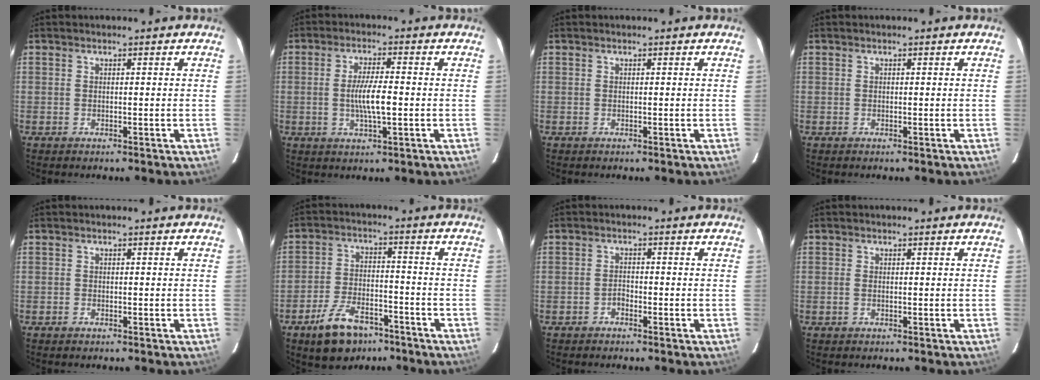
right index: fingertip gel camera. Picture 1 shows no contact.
{"total": 6.2, "force": [-0.8, 1.2, 6.0], "torque": [-0.112, -0.002, -0.011]}
{"total": 0.0}
{"total": 0.0}
{"total": 0.5, "force": [-0.5, 0.3, 0.1], "torque": [-0.002, 0.002, -0.009]}
{"total": 10.9, "force": [-7.3, 5.6, 5.7], "torque": [-0.130, 0.008, -0.119]}
{"total": 1.4, "force": [-1.1, 0.7, 0.4], "torque": [-0.009, 0.004, -0.021]}
{"total": 0.7, "force": [-0.1, 0.4, 0.6], "torque": [-0.015, -0.001, -0.004]}